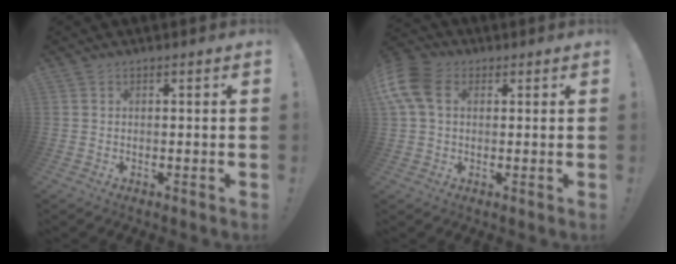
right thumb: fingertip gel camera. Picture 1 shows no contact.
{"total": 11.8, "force": [3.1, 7.9, 8.2], "torque": [-0.178, 0.001, 0.060]}